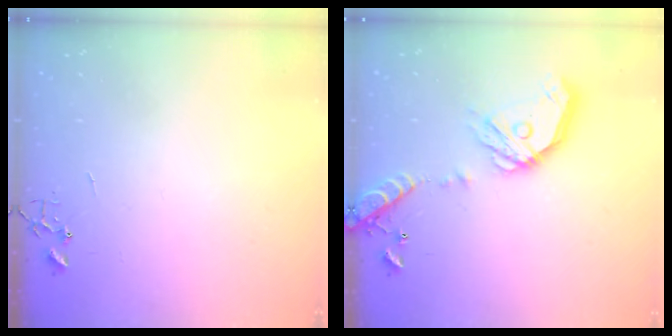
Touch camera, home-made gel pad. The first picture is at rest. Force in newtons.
{"total": 18.1, "press": 17.8, "slide": 3.3}